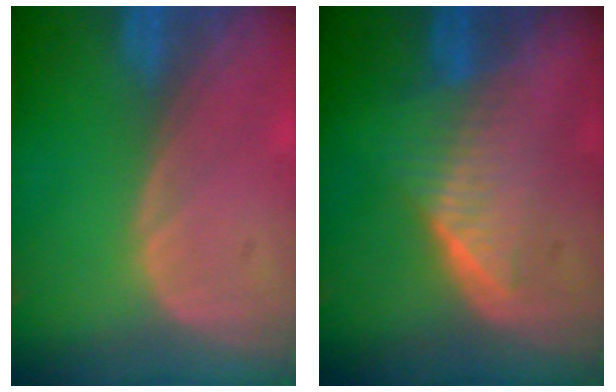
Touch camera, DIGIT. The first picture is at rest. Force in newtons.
{"total": 6.4, "press": 6.0, "slide": 2.2}